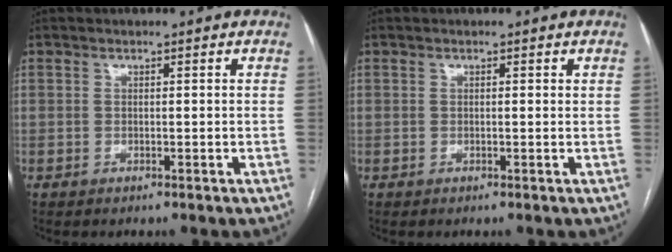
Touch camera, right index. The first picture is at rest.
{"total": 0.5, "force": [0.3, 0.1, 0.4], "torque": [-0.009, 0.000, 0.002]}